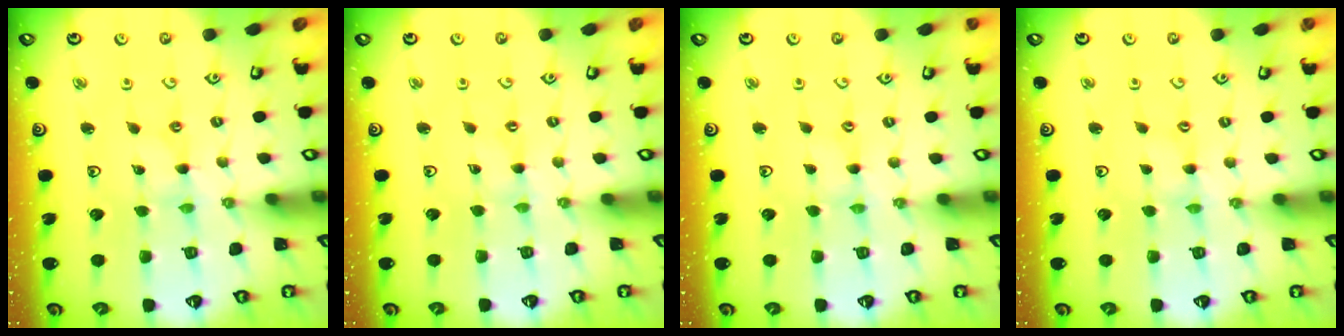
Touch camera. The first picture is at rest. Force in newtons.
{"total": 0.0}
{"total": 0.5, "press": 0.5, "slide": 0.1}
{"total": 0.0}